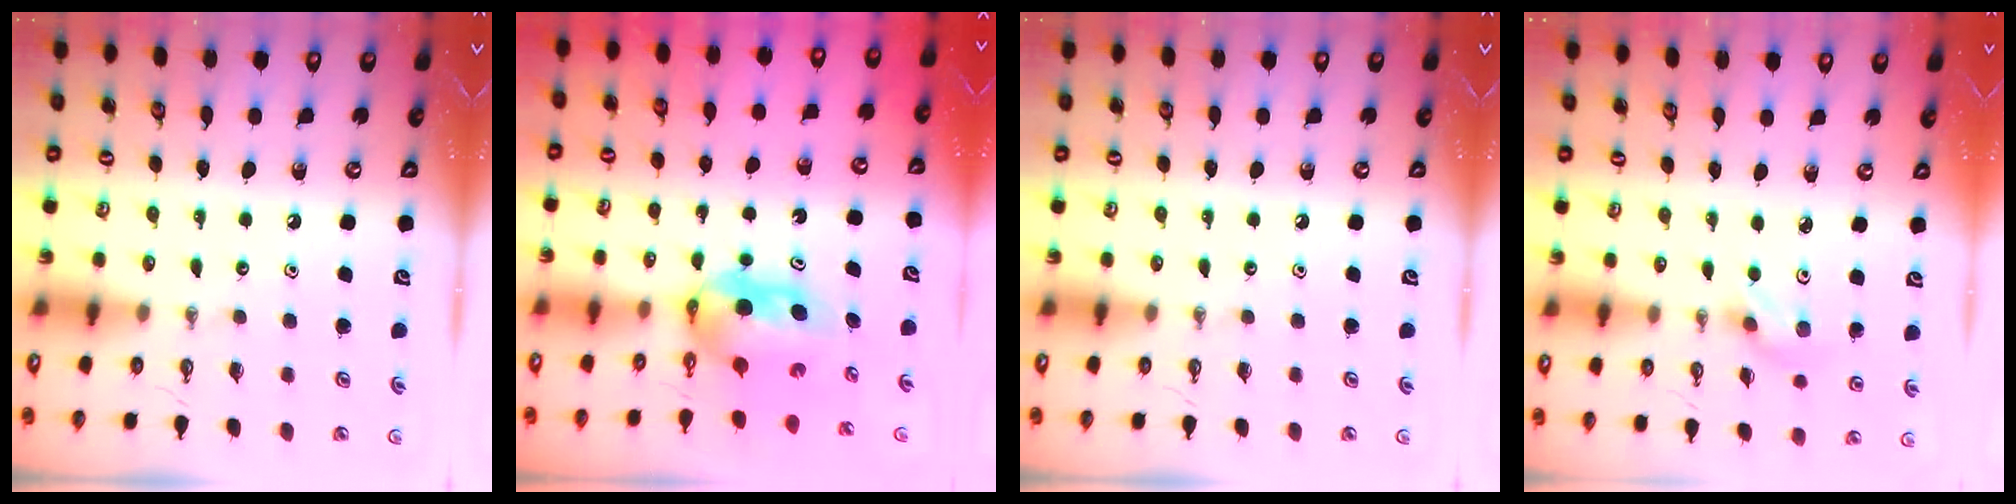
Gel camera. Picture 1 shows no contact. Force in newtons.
{"total": 5.6, "press": 5.4, "slide": 1.7}
{"total": 0.0}
{"total": 2.0, "press": 1.9, "slide": 0.6}